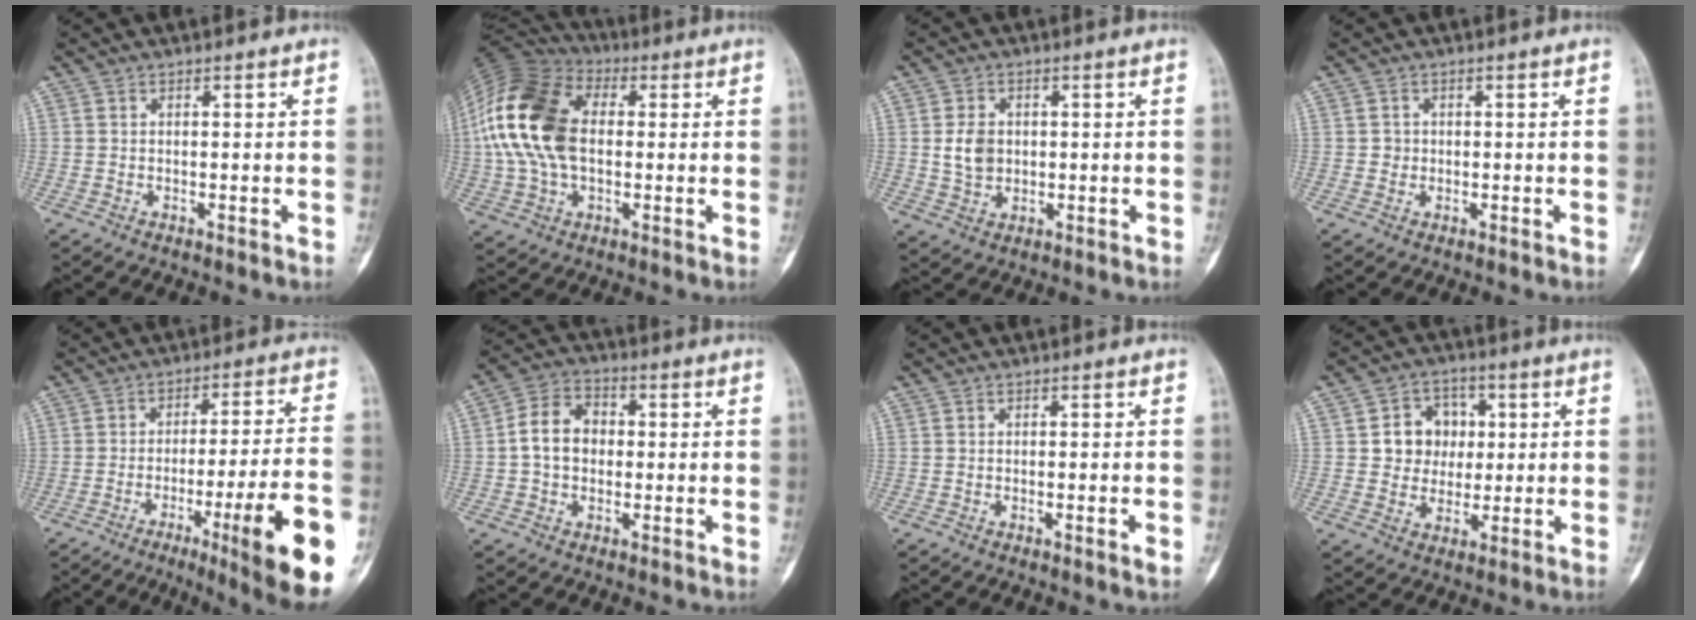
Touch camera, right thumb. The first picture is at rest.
{"total": 19.5, "force": [1.4, 12.5, 14.9], "torque": [-0.311, 0.023, 0.021]}
{"total": 5.2, "force": [0.4, 4.0, 3.3], "torque": [-0.048, -0.002, 0.013]}
{"total": 1.6, "force": [-0.1, 1.5, 0.4], "torque": [0.001, 0.005, -0.001]}
{"total": 19.4, "force": [-7.9, 1.5, 17.6], "torque": [-0.215, 0.014, -0.112]}
{"total": 8.7, "force": [0.0, 6.7, 5.5], "torque": [-0.081, 0.024, -0.010]}
{"total": 1.6, "force": [-0.4, 0.2, 1.6], "torque": [-0.023, -0.004, -0.006]}
{"total": 9.0, "force": [1.4, 7.9, 4.0], "torque": [-0.012, 0.004, 0.021]}